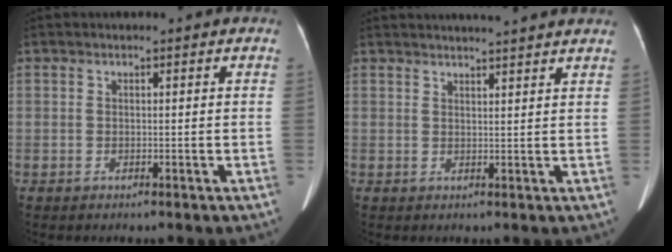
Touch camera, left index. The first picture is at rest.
{"total": 9.6, "force": [8.8, -0.2, 3.7], "torque": [-0.052, 0.023, 0.100]}